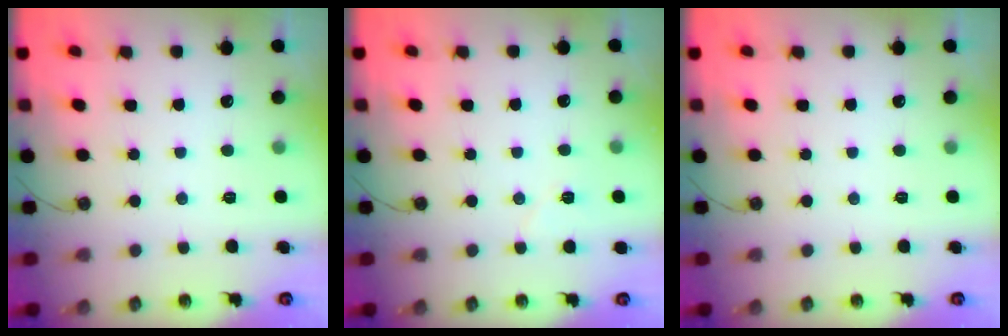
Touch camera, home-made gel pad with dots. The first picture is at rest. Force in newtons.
{"total": 4.1, "press": 3.8, "slide": 1.7}
{"total": 0.0}